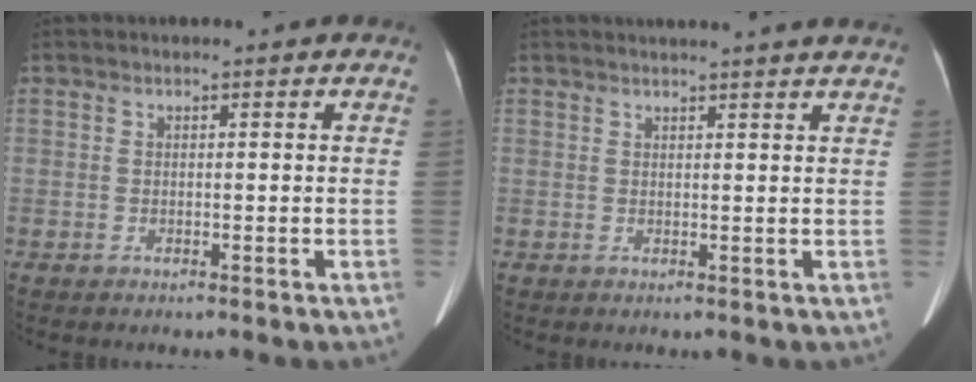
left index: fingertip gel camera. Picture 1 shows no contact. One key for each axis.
{"total": 9.7, "fx": 9.0, "fy": -0.5, "fz": 3.7, "tx": -0.050, "ty": -0.010, "tz": 0.089}